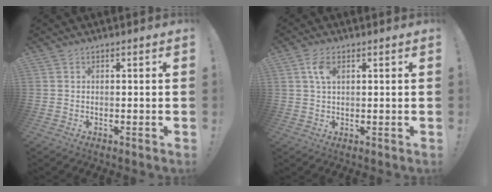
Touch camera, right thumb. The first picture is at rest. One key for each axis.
{"total": 4.5, "fx": 1.5, "fy": 2.3, "fz": 3.6, "tx": -0.060, "ty": 0.000, "tz": 0.024}